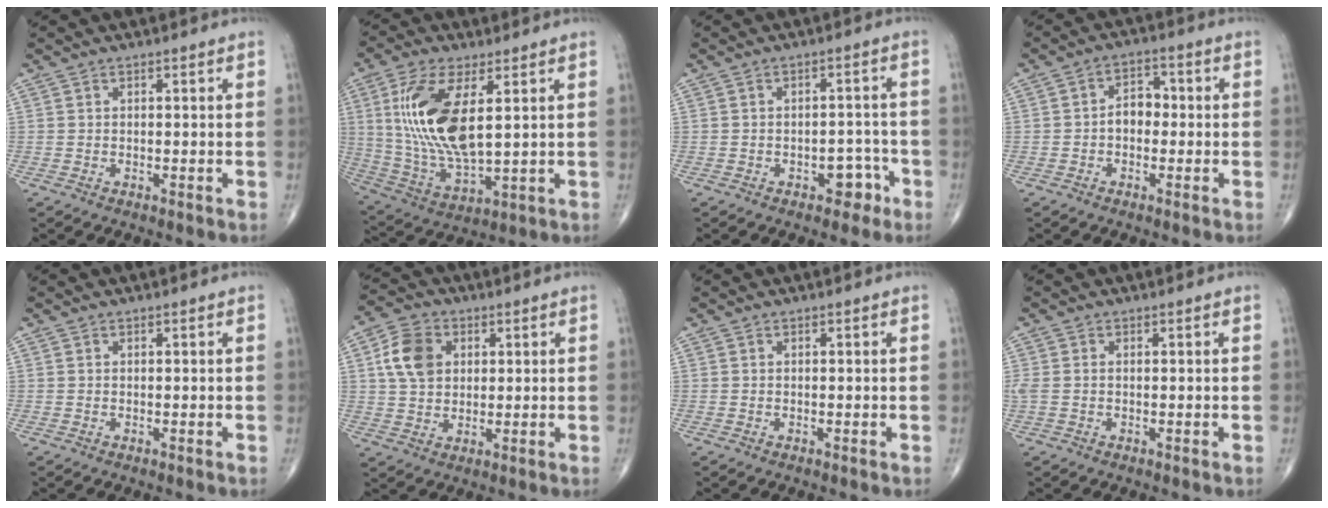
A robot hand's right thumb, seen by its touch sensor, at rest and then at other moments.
{"total": 17.0, "force": [3.9, 7.0, 15.0], "torque": [-0.313, -0.021, 0.085]}
{"total": 4.3, "force": [-2.3, 2.6, 2.4], "torque": [-0.009, 0.027, -0.031]}
{"total": 4.6, "force": [-0.6, 3.3, 3.2], "torque": [-0.032, 0.021, -0.020]}
{"total": 0.0}
{"total": 8.9, "force": [2.2, 6.7, 5.5], "torque": [-0.088, 0.002, 0.039]}
{"total": 0.0}
{"total": 2.5, "force": [-0.1, 1.6, 2.0], "torque": [-0.069, 0.007, 0.000]}